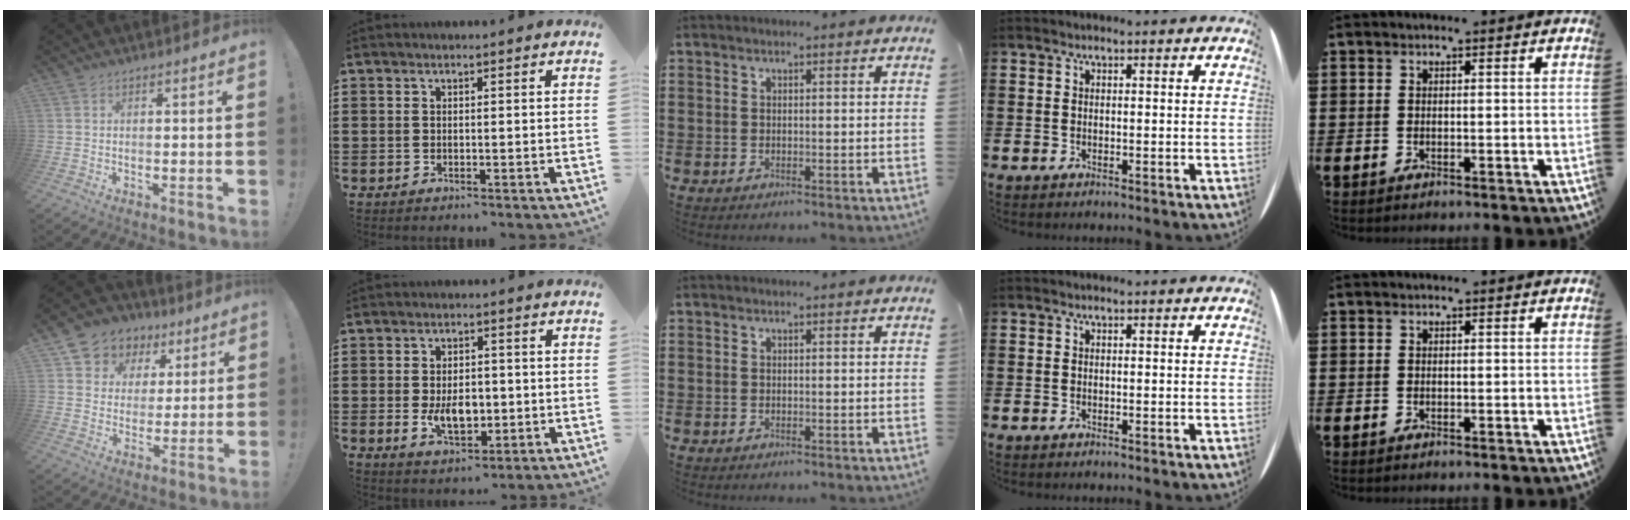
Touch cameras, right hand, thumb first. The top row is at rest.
{"thumb": {"total": 8.0, "force": [3.5, 7.1, 1.5], "torque": [-0.021, -0.029, 0.072]}, "index": {"total": 5.8, "force": [-0.9, 3.4, 4.6], "torque": [-0.074, -0.002, -0.018]}}